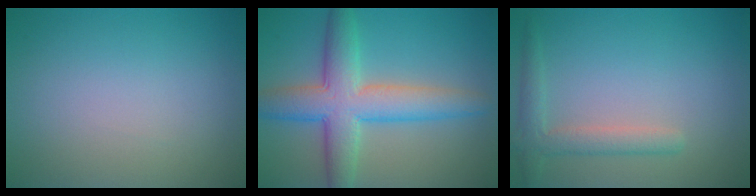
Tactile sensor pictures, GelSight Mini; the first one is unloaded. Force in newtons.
{"total": 7.1, "press": 7.1, "slide": 0.2}
{"total": 2.6, "press": 2.5, "slide": 0.2}